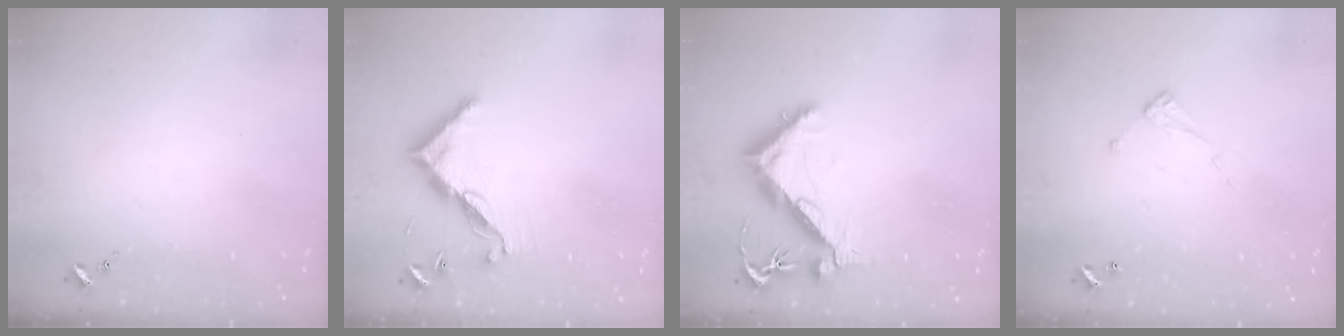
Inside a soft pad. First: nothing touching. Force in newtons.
{"total": 10.7, "press": 10.7, "slide": 0.4}
{"total": 11.0, "press": 10.9, "slide": 1.1}
{"total": 6.9, "press": 6.9, "slide": 0.3}